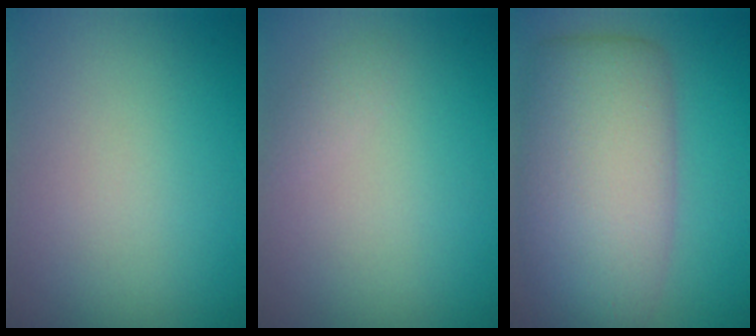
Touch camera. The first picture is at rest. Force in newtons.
{"total": 0.7, "press": 0.7, "slide": 0.0}
{"total": 10.1, "press": 10.1, "slide": 0.7}